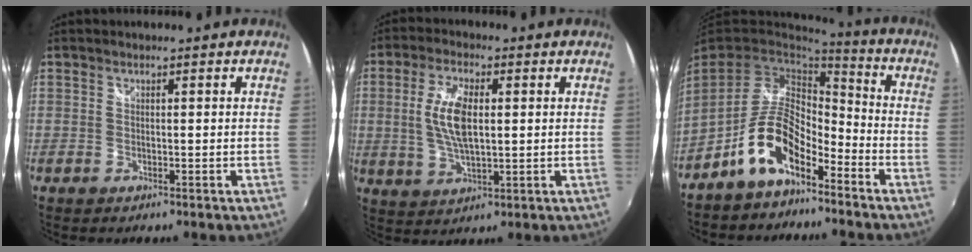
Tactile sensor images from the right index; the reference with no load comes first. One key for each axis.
{"total": 8.8, "fx": 0.9, "fy": 3.5, "fz": 8.0, "tx": -0.160, "ty": 0.002, "tz": 0.021}
{"total": 11.7, "fx": -7.1, "fy": 5.4, "fz": 7.6, "tx": -0.157, "ty": 0.009, "tz": -0.132}